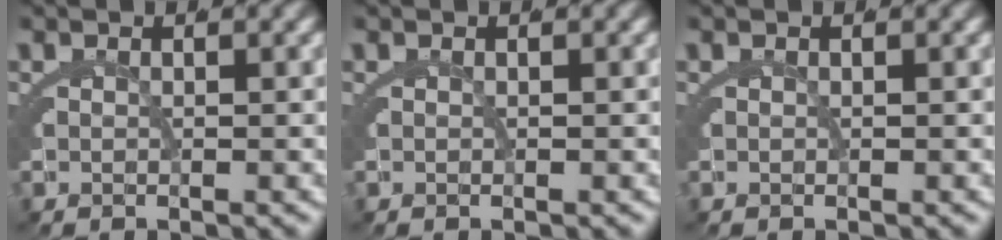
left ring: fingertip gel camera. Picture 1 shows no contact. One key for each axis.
{"total": 0.0}
{"total": 0.0}